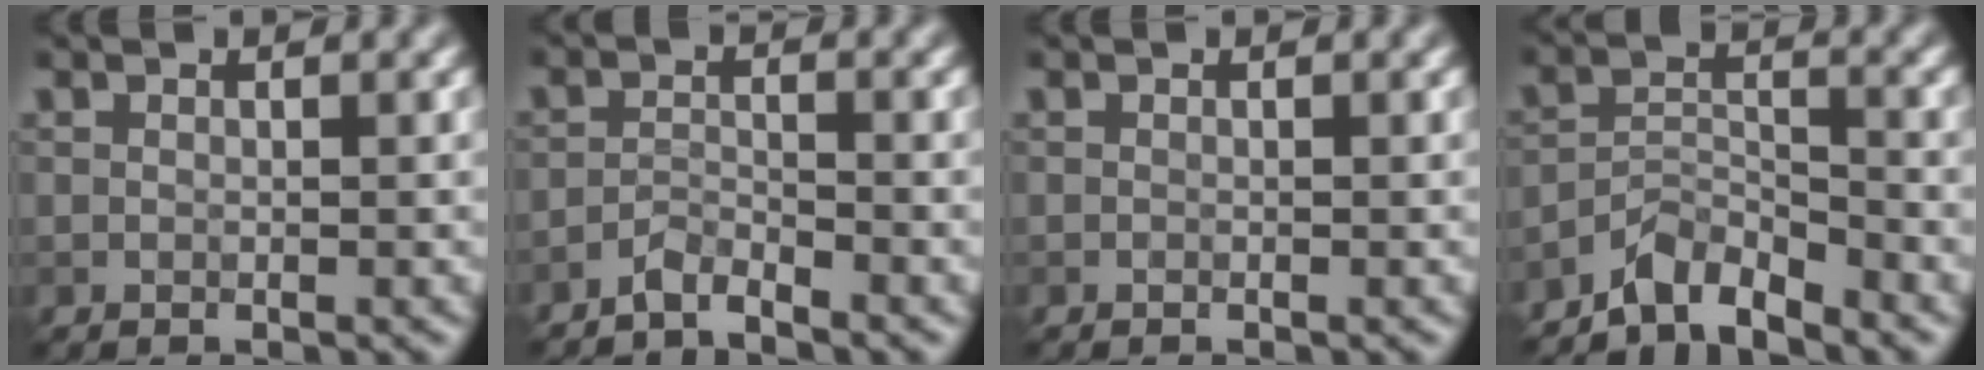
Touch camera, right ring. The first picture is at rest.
{"total": 1.7, "force": [-1.6, 0.1, 0.6], "torque": [-0.011, 0.004, -0.036]}
{"total": 0.0}
{"total": 3.4, "force": [-3.1, 0.7, 1.2], "torque": [-0.018, 0.007, -0.069]}